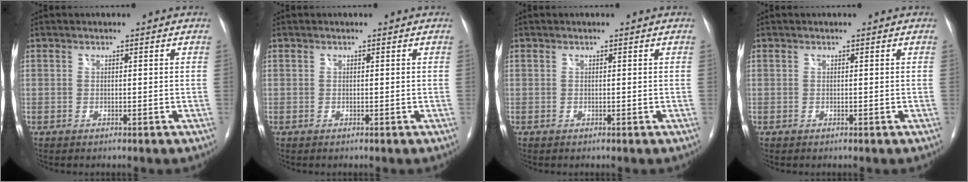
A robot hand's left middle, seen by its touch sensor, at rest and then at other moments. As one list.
[{"total": 0.0}, {"total": 0.0}, {"total": 0.0}]